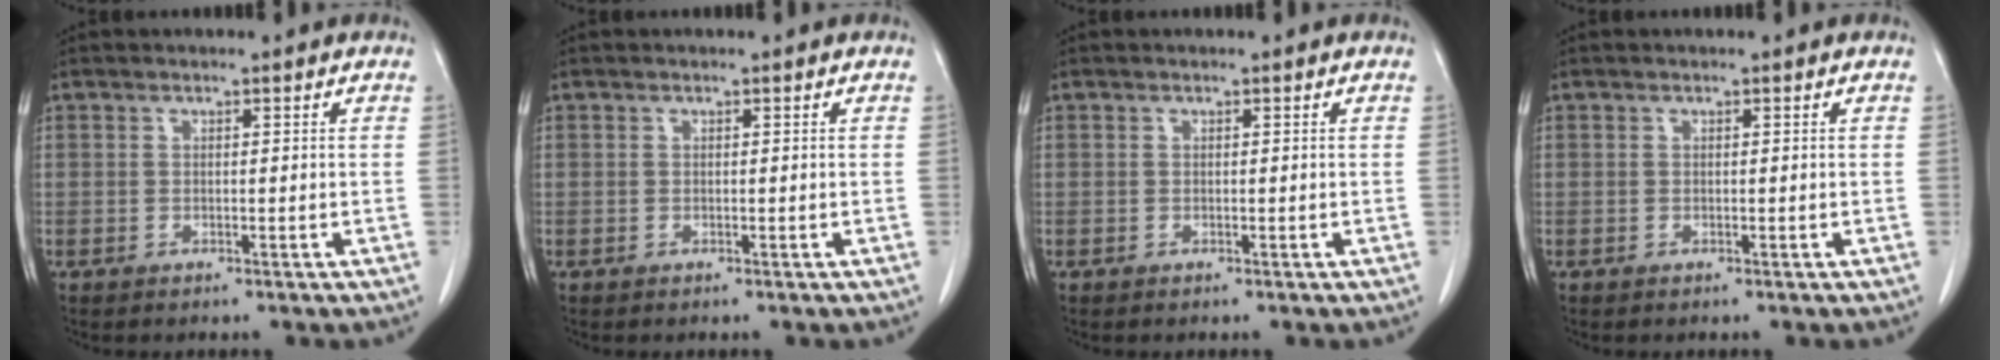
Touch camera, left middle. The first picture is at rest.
{"total": 0.0}
{"total": 0.0}
{"total": 0.0}